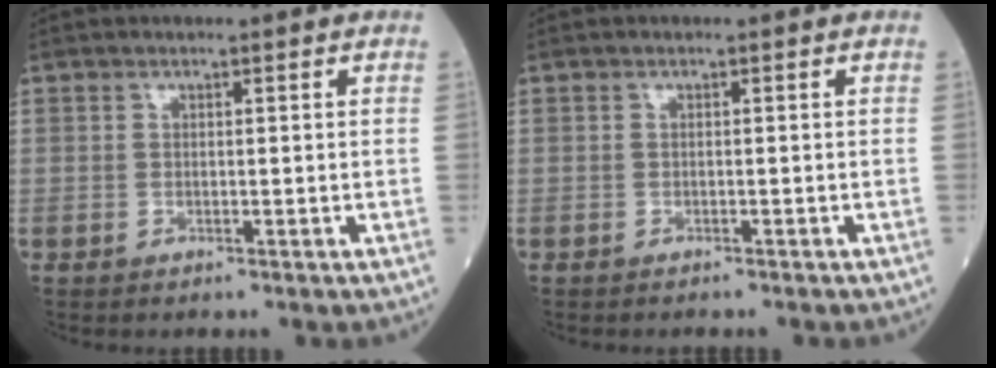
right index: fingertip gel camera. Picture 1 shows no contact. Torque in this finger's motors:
{"motor_torque": [-0.18, -0.12, -0.02, 0.01]}